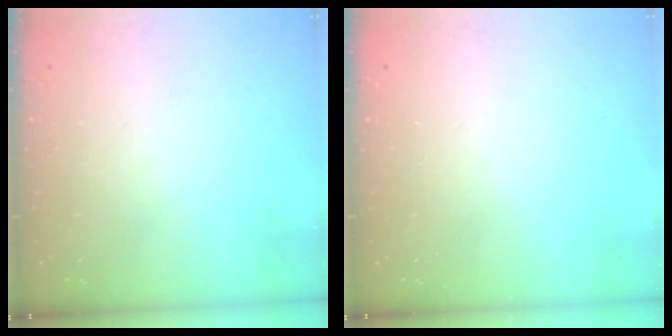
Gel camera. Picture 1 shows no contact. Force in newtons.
{"total": 0.0}